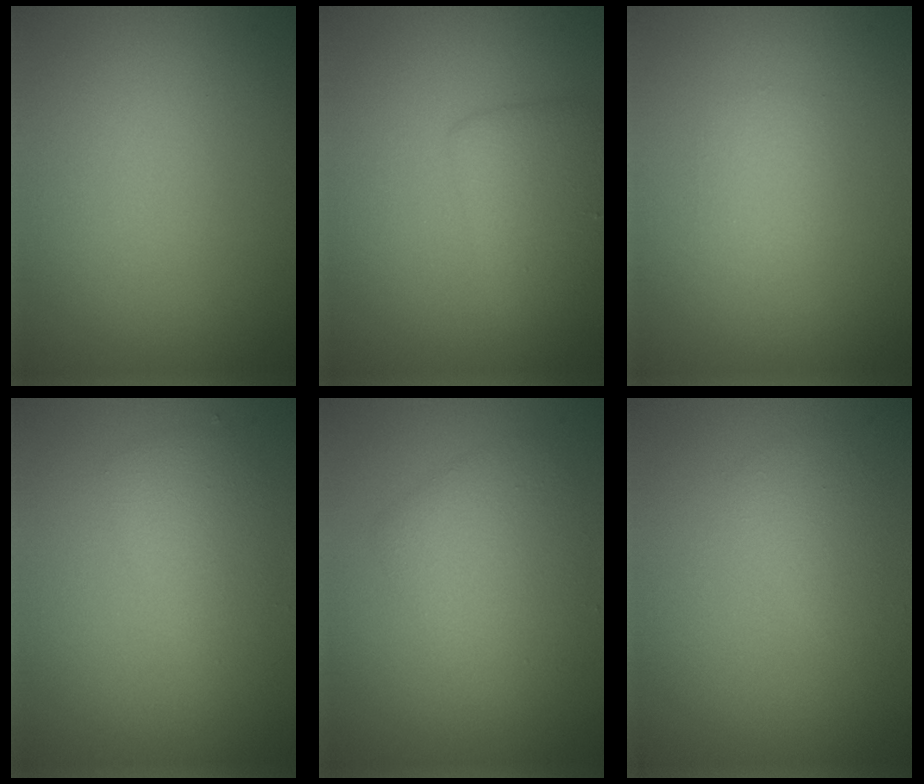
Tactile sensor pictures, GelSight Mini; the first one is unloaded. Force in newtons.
{"total": 3.5, "press": 3.5, "slide": 0.3}
{"total": 1.2, "press": 1.2, "slide": 0.0}
{"total": 2.7, "press": 2.7, "slide": 0.0}
{"total": 3.8, "press": 3.8, "slide": 0.1}
{"total": 1.7, "press": 1.7, "slide": 0.1}